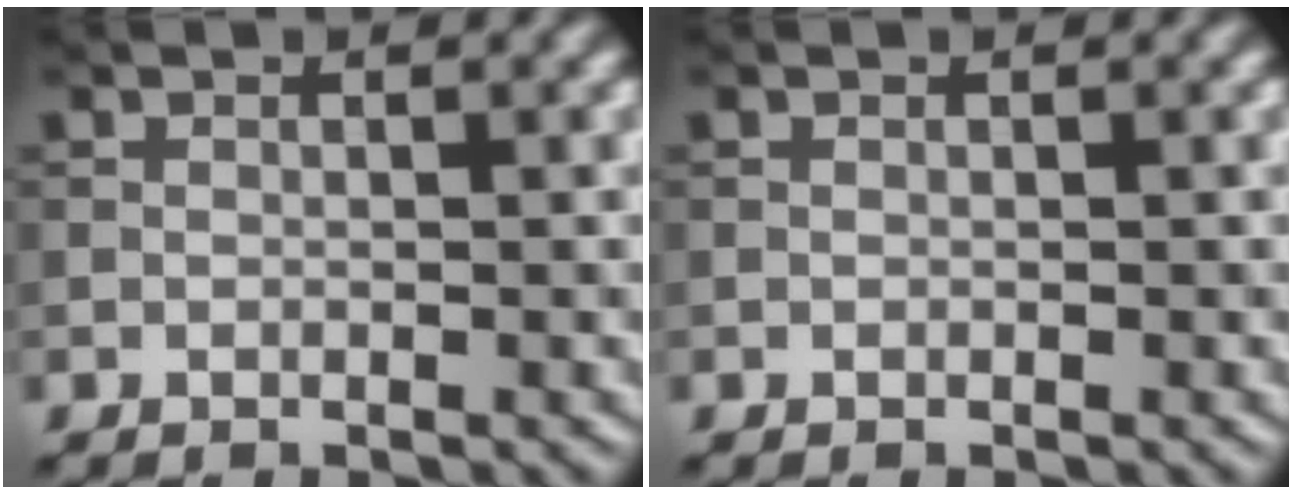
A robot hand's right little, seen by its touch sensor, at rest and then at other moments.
{"total": 0.0}